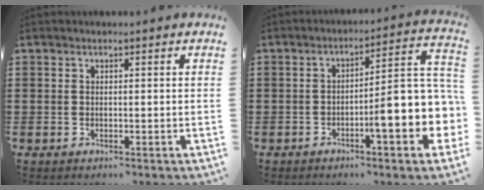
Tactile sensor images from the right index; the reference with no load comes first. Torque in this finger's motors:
{"motor_torque": [2.14, 0.00, 0.85, 0.17]}